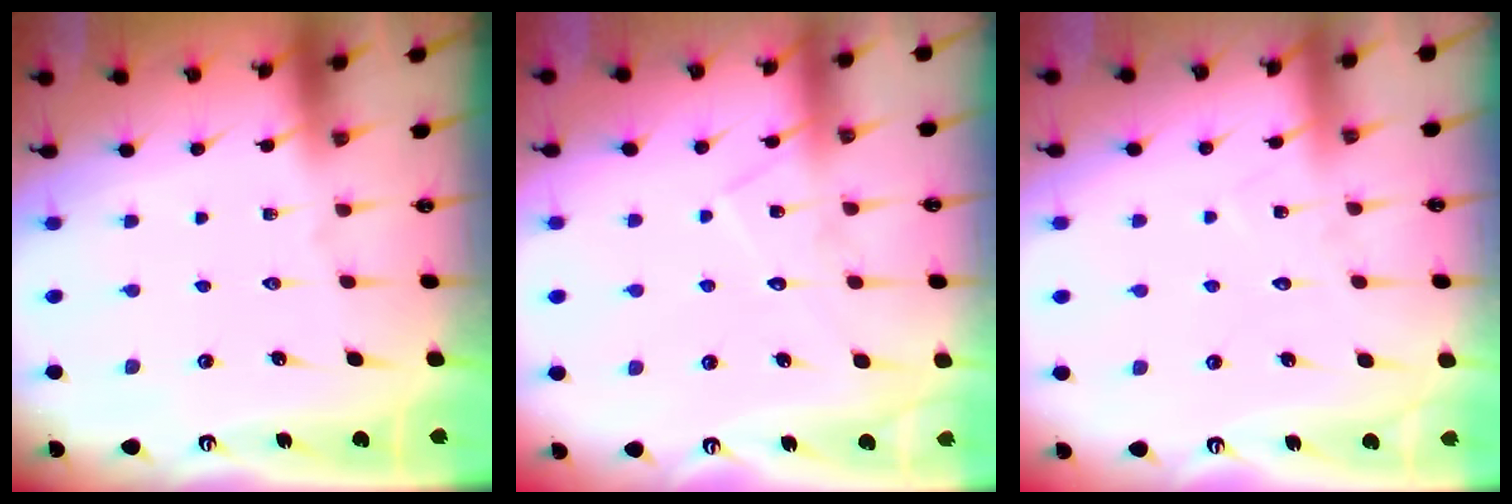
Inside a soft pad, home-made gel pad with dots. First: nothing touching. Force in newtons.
{"total": 9.3, "press": 9.3, "slide": 0.7}
{"total": 6.5, "press": 6.4, "slide": 0.5}